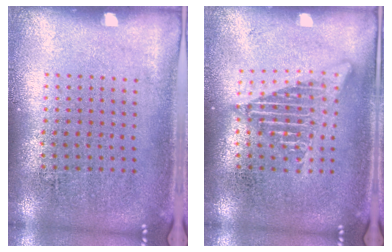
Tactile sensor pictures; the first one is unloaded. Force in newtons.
{"total": 2.3, "press": 2.3, "slide": 0.1}